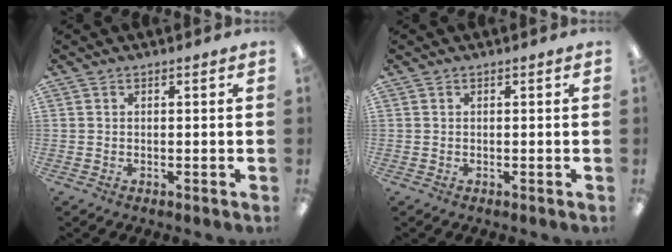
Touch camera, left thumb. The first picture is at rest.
{"total": 0.0}